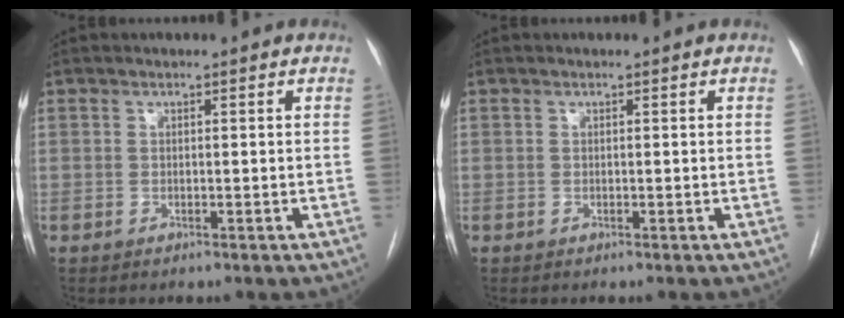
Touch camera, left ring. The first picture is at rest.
{"total": 0.0}